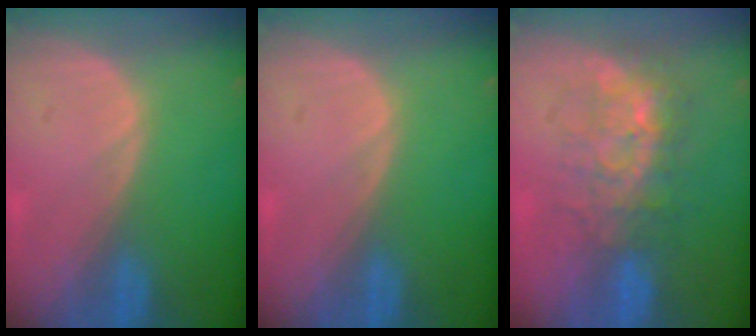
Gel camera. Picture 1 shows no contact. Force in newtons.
{"total": 0.0}
{"total": 8.4, "press": 7.6, "slide": 3.5}